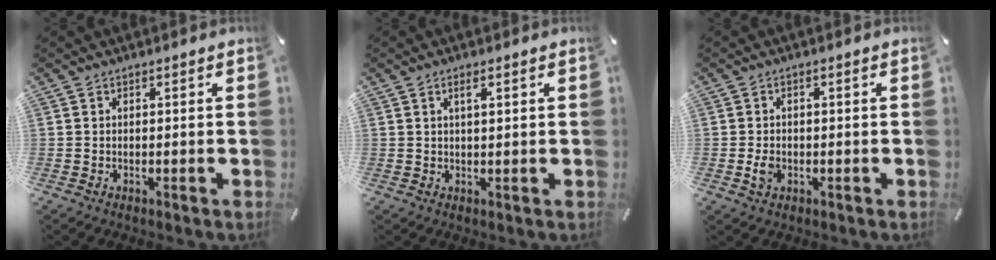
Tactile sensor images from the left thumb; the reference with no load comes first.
{"total": 2.2, "force": [1.0, 0.6, 1.9], "torque": [-0.039, 0.003, 0.015]}
{"total": 2.7, "force": [-0.6, 1.9, 1.8], "torque": [-0.046, -0.002, -0.014]}